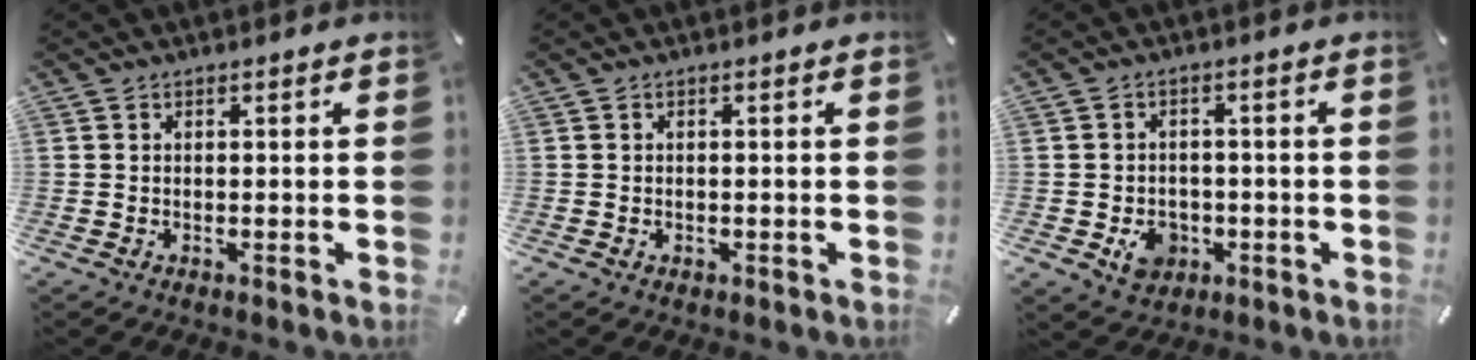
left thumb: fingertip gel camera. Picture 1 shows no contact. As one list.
[{"total": 0.7, "force": [-0.2, 0.6, 0.4], "torque": [-0.008, 0.002, -0.005]}, {"total": 6.6, "force": [-2.0, 5.6, 3.0], "torque": [-0.046, 0.008, -0.033]}]